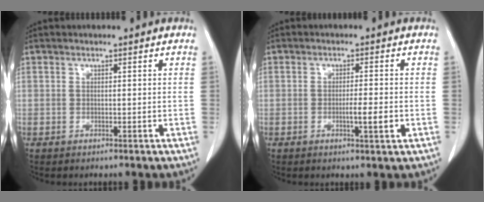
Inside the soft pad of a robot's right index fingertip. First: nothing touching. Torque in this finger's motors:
{"motor_torque": [0.38, -0.29, 0.20, 0.06]}